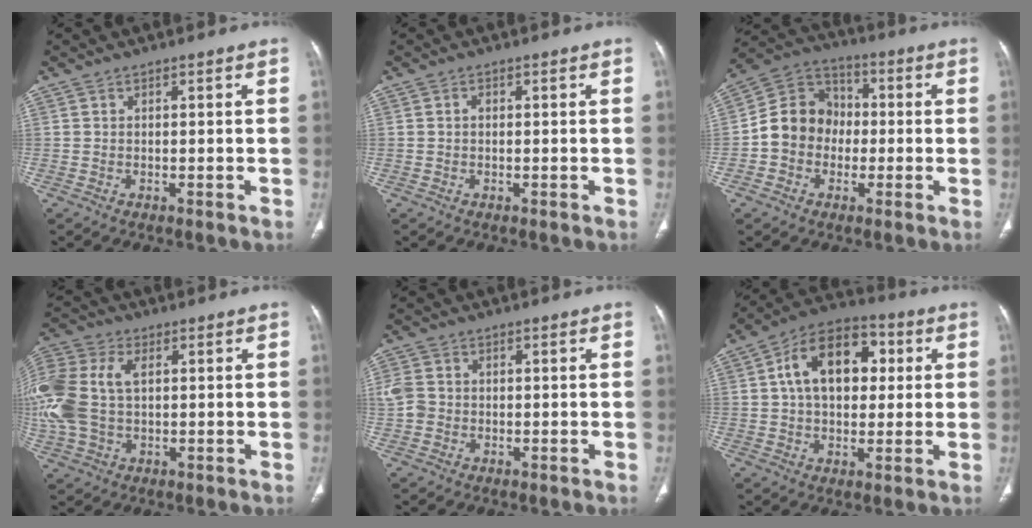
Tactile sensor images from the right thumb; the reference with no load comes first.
{"total": 0.6, "force": [0.0, 0.4, 0.5], "torque": [-0.007, -0.002, -0.003]}
{"total": 11.1, "force": [-1.5, 9.8, 5.2], "torque": [-0.068, 0.036, -0.039]}
{"total": 16.7, "force": [1.8, 10.9, 12.5], "torque": [-0.327, 0.014, 0.037]}
{"total": 4.0, "force": [-0.2, 3.5, 2.1], "torque": [-0.046, 0.008, -0.004]}
{"total": 15.7, "force": [3.3, 10.2, 11.5], "torque": [-0.153, 0.014, 0.045]}